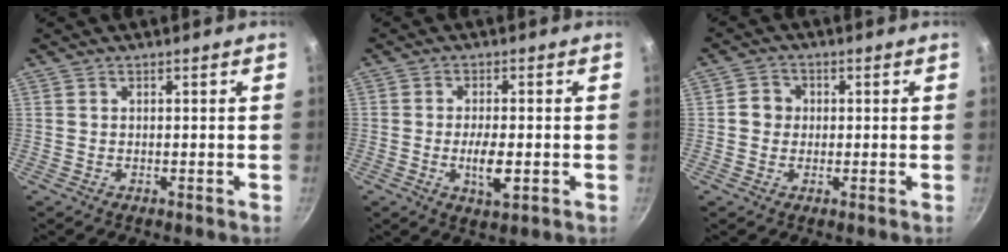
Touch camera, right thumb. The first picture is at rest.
{"total": 5.8, "force": [-1.3, 2.2, 5.3], "torque": [-0.090, -0.007, -0.021]}
{"total": 3.7, "force": [0.1, 3.4, 1.4], "torque": [-0.007, 0.009, -0.004]}